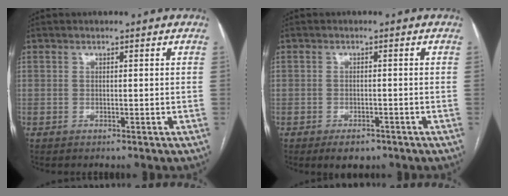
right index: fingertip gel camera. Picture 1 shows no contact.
{"total": 3.2, "force": [-2.1, 1.8, 1.6], "torque": [-0.026, -0.001, -0.024]}